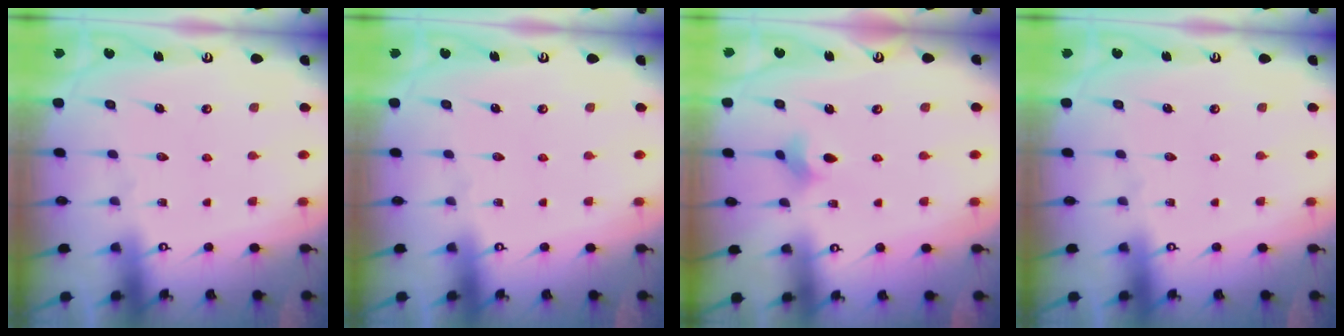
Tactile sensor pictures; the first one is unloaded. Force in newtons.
{"total": 0.0}
{"total": 3.3, "press": 3.3, "slide": 0.5}
{"total": 0.0}